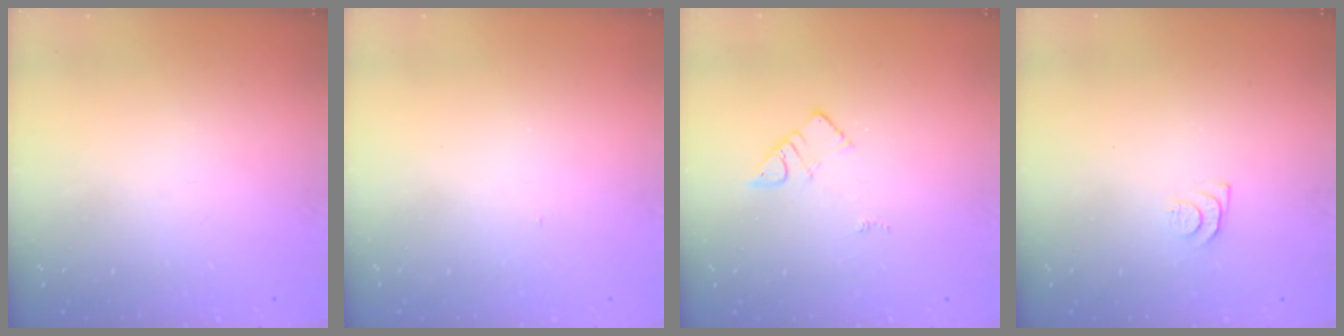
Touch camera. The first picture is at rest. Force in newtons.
{"total": 3.2, "press": 3.2, "slide": 0.5}
{"total": 3.1, "press": 3.1, "slide": 0.2}
{"total": 4.6, "press": 4.6, "slide": 0.7}